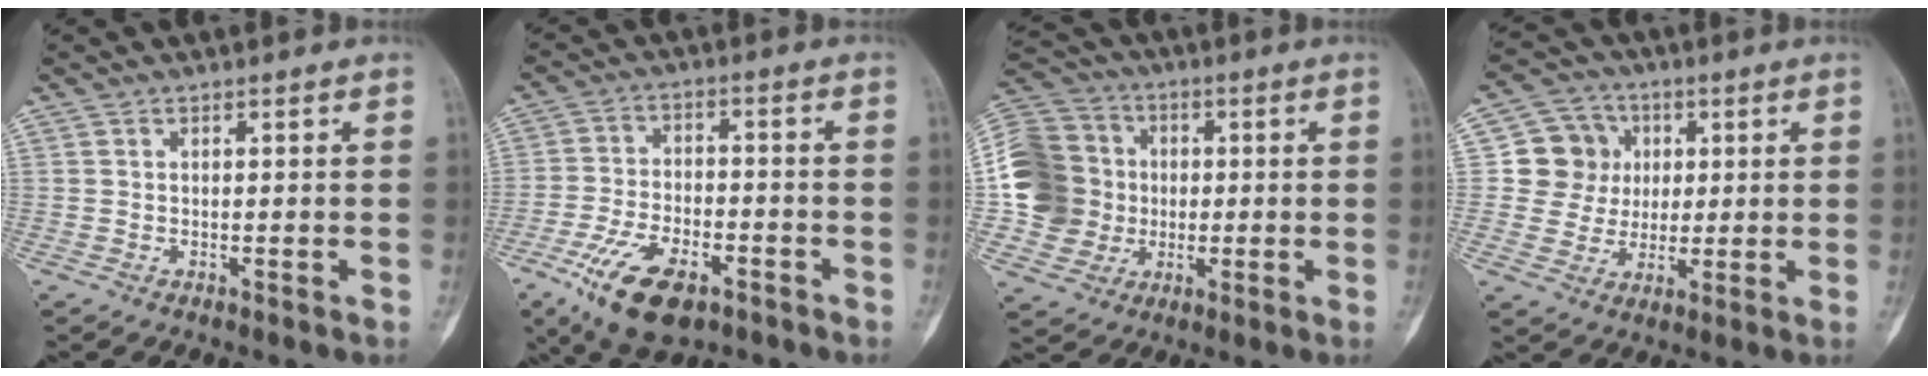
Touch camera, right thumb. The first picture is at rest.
{"total": 13.7, "force": [-7.4, 6.6, 9.5], "torque": [-0.172, 0.017, -0.126]}
{"total": 16.9, "force": [-0.3, 15.5, 6.7], "torque": [-0.114, 0.031, -0.002]}
{"total": 9.6, "force": [1.7, 9.2, 2.4], "torque": [0.005, 0.007, 0.027]}